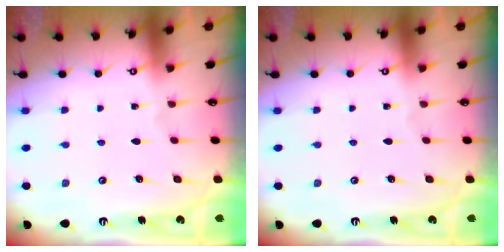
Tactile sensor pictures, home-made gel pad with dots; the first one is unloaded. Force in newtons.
{"total": 0.0}